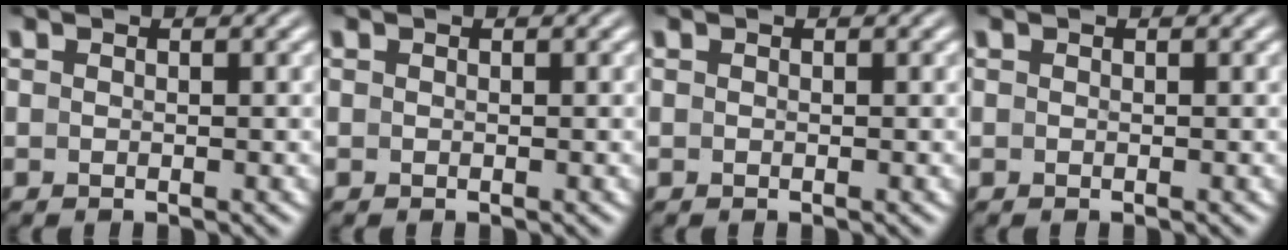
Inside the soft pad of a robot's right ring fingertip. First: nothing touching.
{"total": 0.0}
{"total": 0.0}
{"total": 0.0}